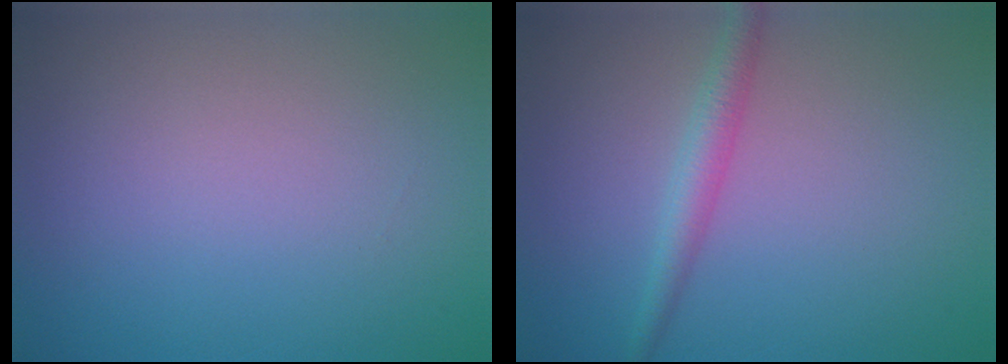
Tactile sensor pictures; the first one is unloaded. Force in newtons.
{"total": 2.3, "press": 2.3, "slide": 0.0}